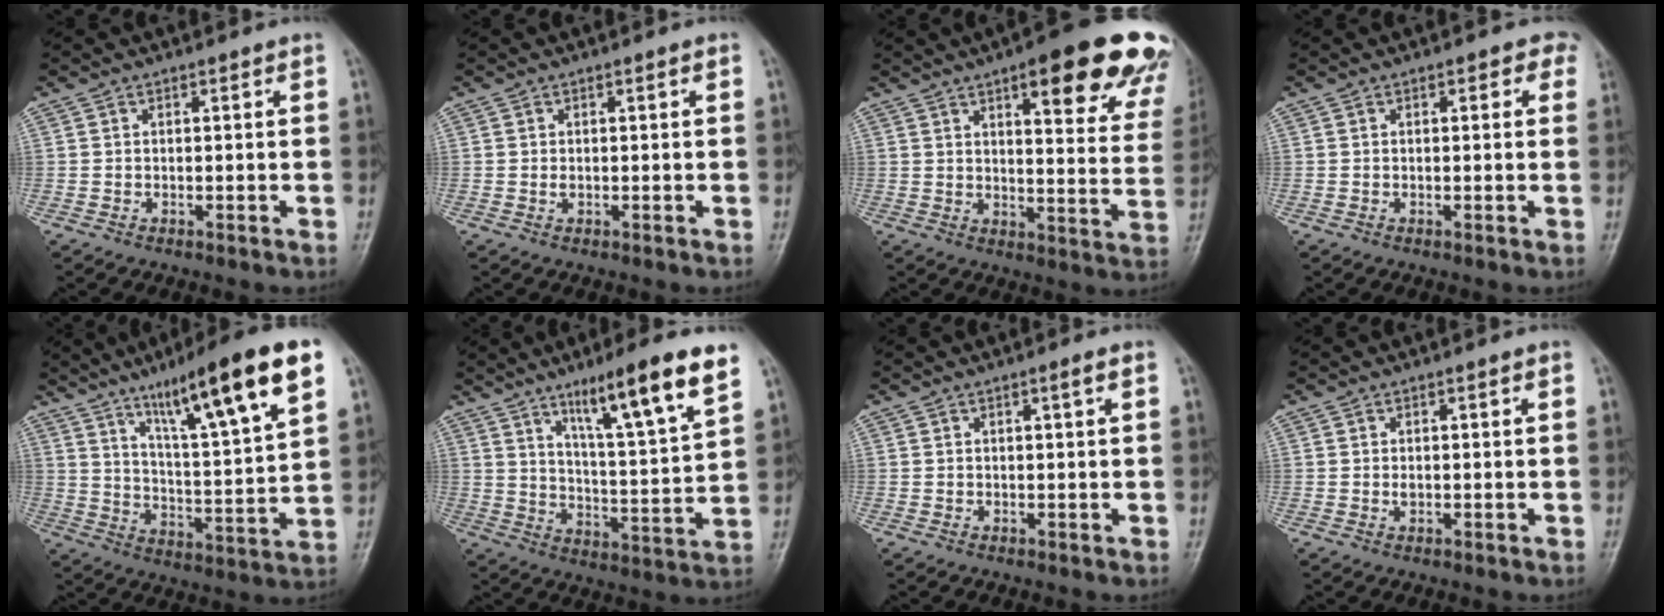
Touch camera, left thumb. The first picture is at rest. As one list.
[{"total": 0.6, "force": [-0.1, 0.4, 0.4], "torque": [-0.006, 0.003, 0.001]}, {"total": 23.2, "force": [14.2, 6.3, 17.2], "torque": [-0.179, -0.048, 0.168]}, {"total": 2.5, "force": [1.0, 1.6, 1.6], "torque": [0.006, 0.003, 0.003]}, {"total": 20.9, "force": [11.8, 2.8, 17.0], "torque": [-0.245, -0.036, 0.191]}, {"total": 16.3, "force": [10.0, 1.7, 12.8], "torque": [-0.193, -0.049, 0.164]}, {"total": 0.9, "force": [0.4, 0.0, 0.9], "torque": [-0.016, 0.001, 0.006]}, {"total": 0.7, "force": [0.0, 0.5, 0.5], "torque": [-0.005, 0.001, 0.001]}]